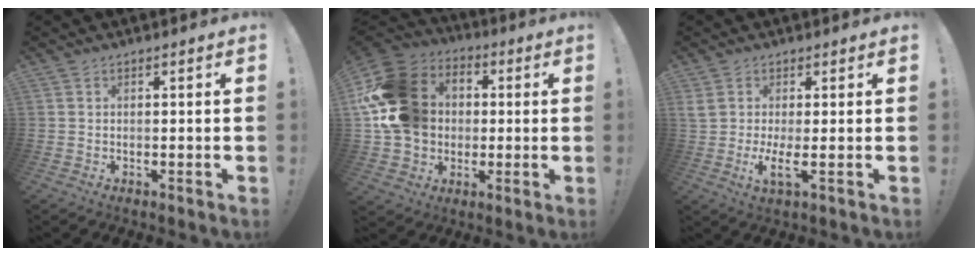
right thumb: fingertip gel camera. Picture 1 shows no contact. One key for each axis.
{"total": 20.2, "fx": 2.0, "fy": 17.1, "fz": 10.6, "tx": -0.181, "ty": 0.000, "tz": 0.058}
{"total": 5.6, "fx": 0.6, "fy": 1.1, "fz": 5.4, "tx": -0.095, "ty": -0.022, "tz": 0.012}